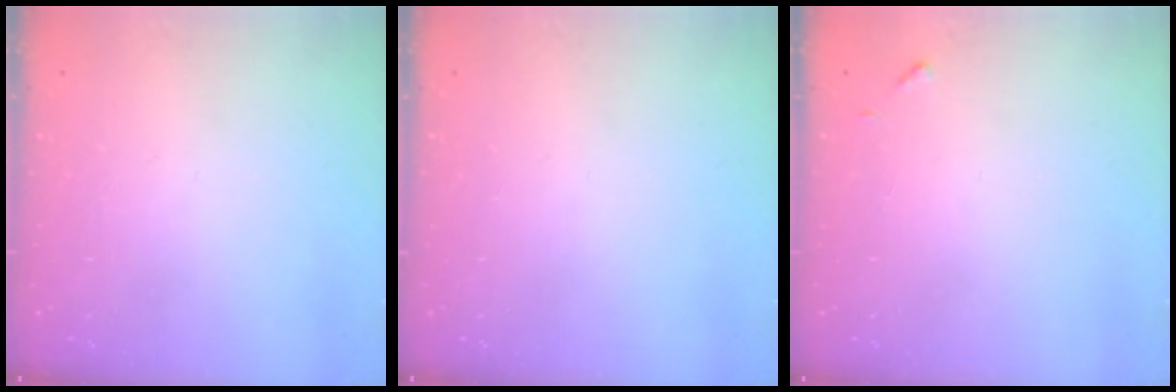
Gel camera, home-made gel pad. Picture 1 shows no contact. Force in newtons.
{"total": 0.0}
{"total": 4.6, "press": 4.6, "slide": 0.3}